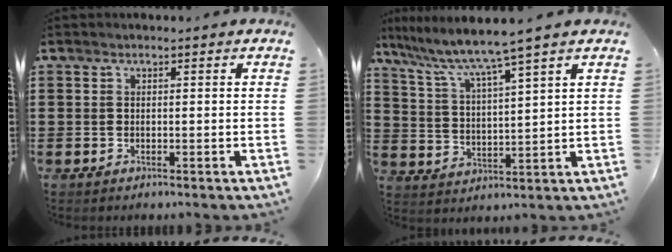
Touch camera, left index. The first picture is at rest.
{"total": 6.3, "force": [5.2, -0.8, 3.4], "torque": [-0.089, -0.039, 0.081]}